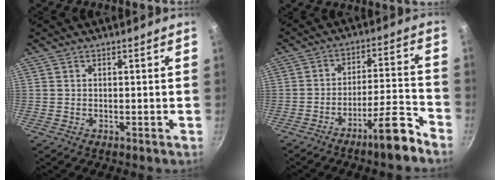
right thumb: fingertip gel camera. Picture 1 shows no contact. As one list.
[{"total": 9.9, "force": [-7.1, 1.5, 6.8], "torque": [-0.096, 0.061, -0.105]}]